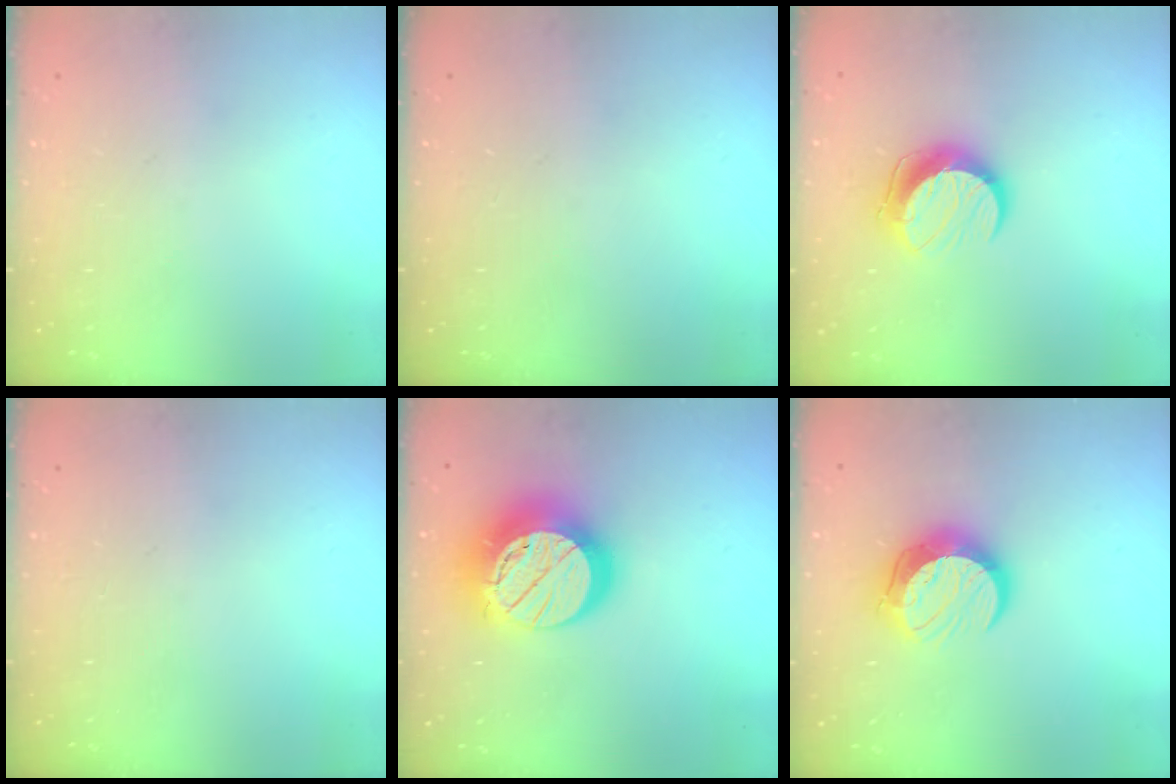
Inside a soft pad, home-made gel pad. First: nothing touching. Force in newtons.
{"total": 0.0}
{"total": 10.1, "press": 10.1, "slide": 0.2}
{"total": 0.0}
{"total": 21.8, "press": 21.7, "slide": 1.5}
{"total": 11.5, "press": 11.5, "slide": 0.9}